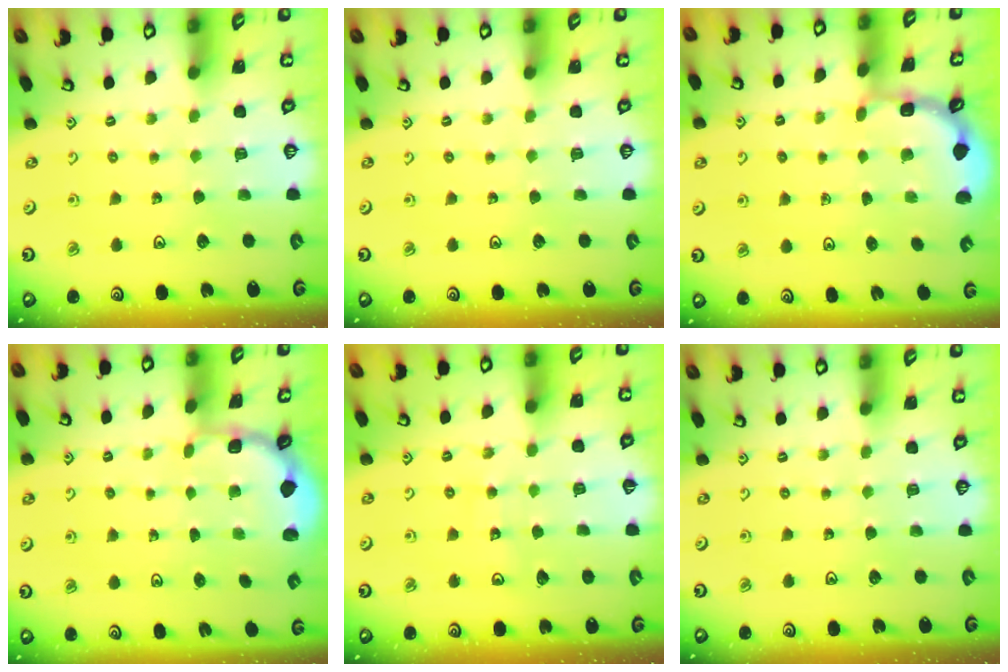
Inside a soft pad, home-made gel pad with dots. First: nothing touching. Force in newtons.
{"total": 0.0}
{"total": 1.9, "press": 1.9, "slide": 0.3}
{"total": 1.8, "press": 1.6, "slide": 0.7}
{"total": 6.9, "press": 6.9, "slide": 0.9}
{"total": 0.0}